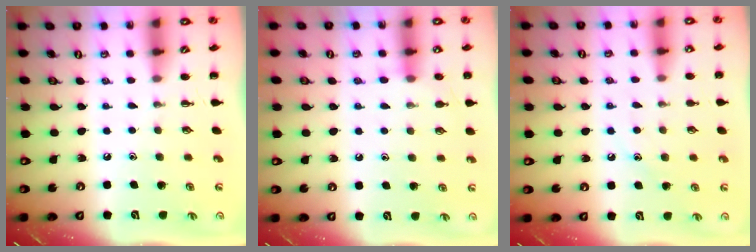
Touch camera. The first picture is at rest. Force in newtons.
{"total": 8.2, "press": 7.8, "slide": 2.5}
{"total": 8.4, "press": 8.2, "slide": 1.5}